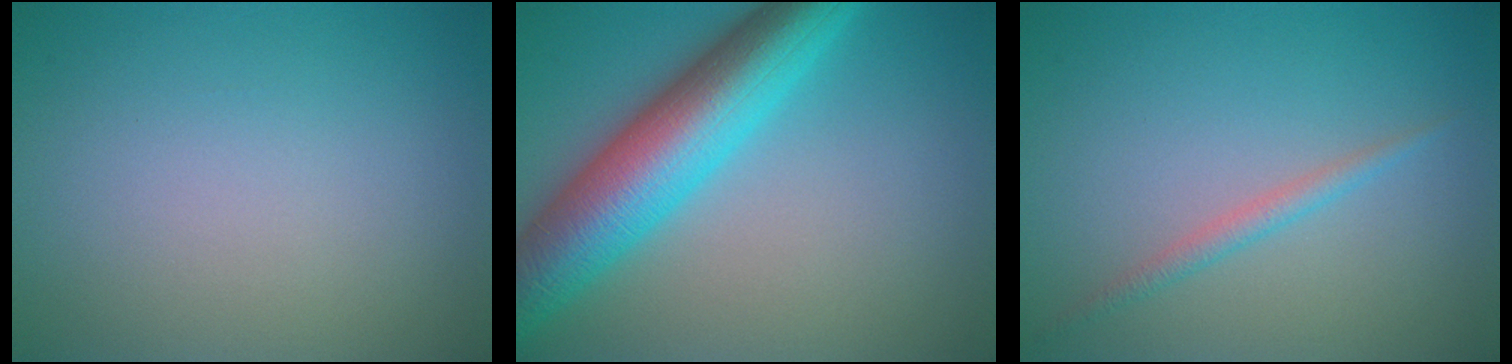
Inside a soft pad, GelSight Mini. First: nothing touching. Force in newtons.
{"total": 9.7, "press": 9.7, "slide": 0.1}
{"total": 1.4, "press": 1.4, "slide": 0.1}